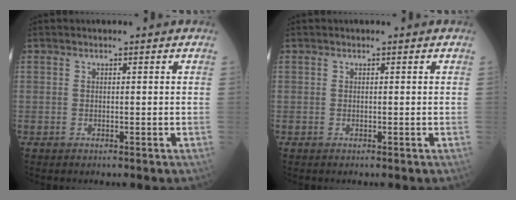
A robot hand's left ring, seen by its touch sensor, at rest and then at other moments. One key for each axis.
{"total": 0.0}